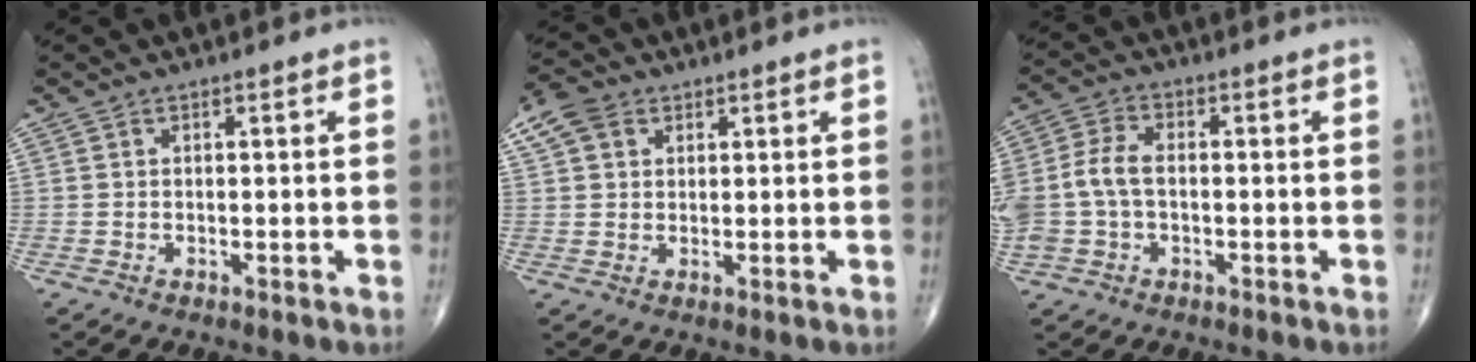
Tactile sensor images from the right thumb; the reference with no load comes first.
{"total": 5.7, "force": [2.6, 4.2, 2.8], "torque": [-0.049, 0.009, 0.049]}
{"total": 9.3, "force": [-0.6, 6.0, 7.0], "torque": [-0.162, 0.025, -0.015]}